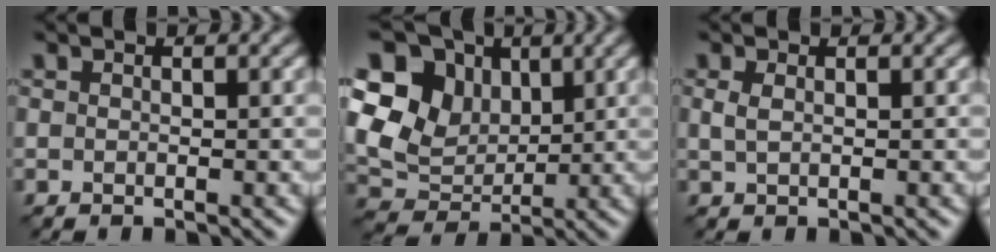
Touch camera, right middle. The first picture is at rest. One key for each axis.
{"total": 8.3, "fx": 2.9, "fy": 6.5, "fz": 4.2, "tx": -0.098, "ty": 0.010, "tz": 0.042}
{"total": 1.0, "fx": 0.3, "fy": 0.6, "fz": 0.7, "tx": -0.020, "ty": 0.000, "tz": 0.008}